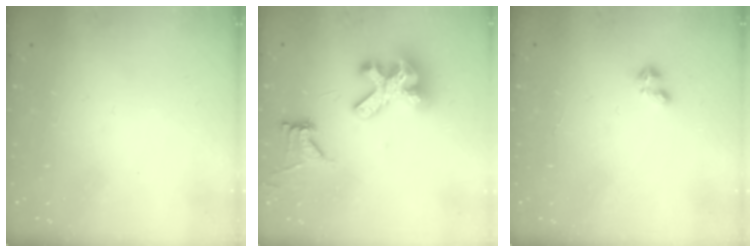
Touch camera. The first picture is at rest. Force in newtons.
{"total": 14.3, "press": 14.2, "slide": 1.7}
{"total": 2.2, "press": 2.2, "slide": 0.4}